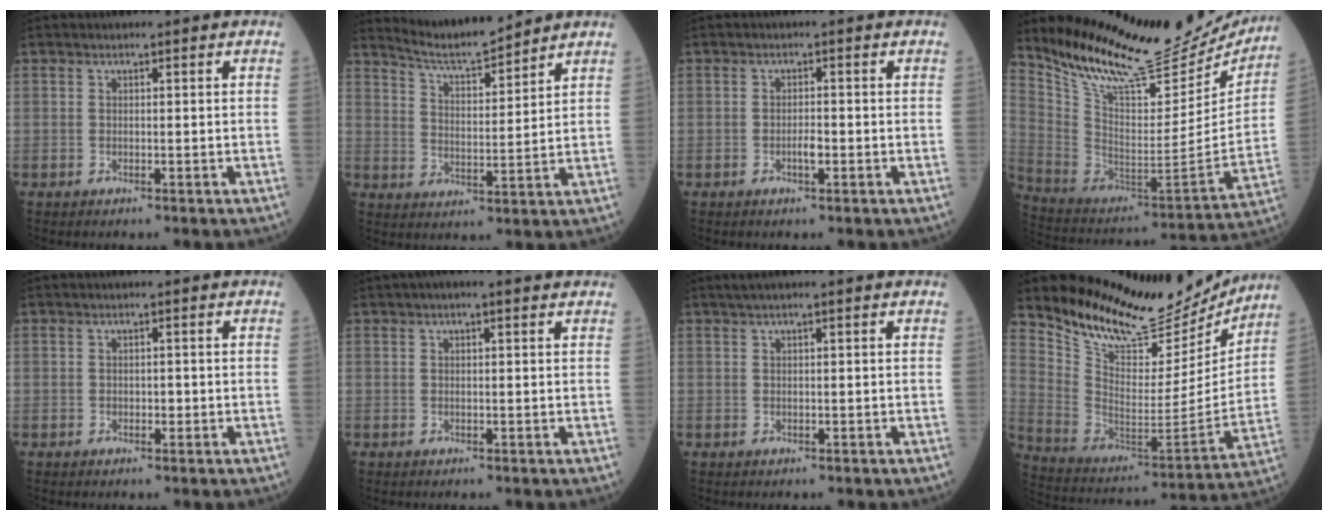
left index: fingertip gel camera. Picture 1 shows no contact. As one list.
[{"total": 8.6, "force": [8.3, -0.1, 2.2], "torque": [-0.050, 0.002, 0.149]}, {"total": 1.4, "force": [-0.6, 0.3, 1.3], "torque": [-0.021, 0.000, -0.011]}, {"total": 27.3, "force": [24.3, 7.1, 10.3], "torque": [-0.179, -0.059, 0.355]}, {"total": 0.7, "force": [-0.2, 0.5, 0.4], "torque": [-0.002, 0.001, -0.006]}, {"total": 3.9, "force": [2.9, 0.7, 2.5], "torque": [-0.038, 0.033, 0.038]}, {"total": 2.6, "force": [2.0, -0.4, 1.7], "torque": [-0.023, 0.024, 0.035]}, {"total": 17.8, "force": [17.0, 4.5, 3.2], "torque": [-0.072, -0.054, 0.262]}]